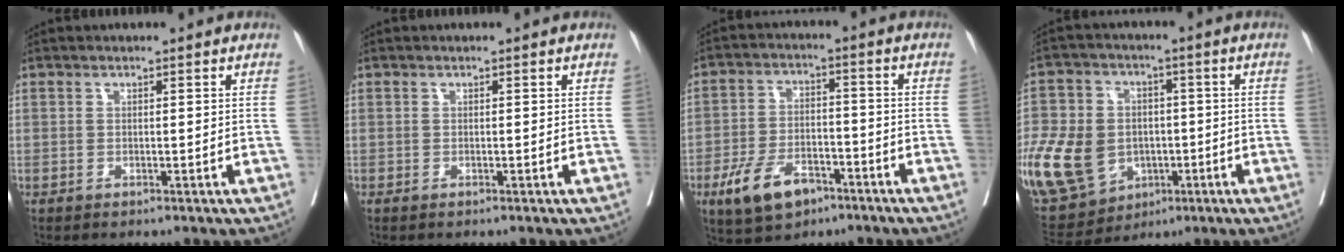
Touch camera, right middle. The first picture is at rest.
{"total": 0.0}
{"total": 9.1, "force": [-5.3, 4.7, 5.7], "torque": [-0.117, 0.001, -0.090]}
{"total": 23.1, "force": [-4.9, 18.4, 13.0], "torque": [-0.352, 0.012, -0.060]}